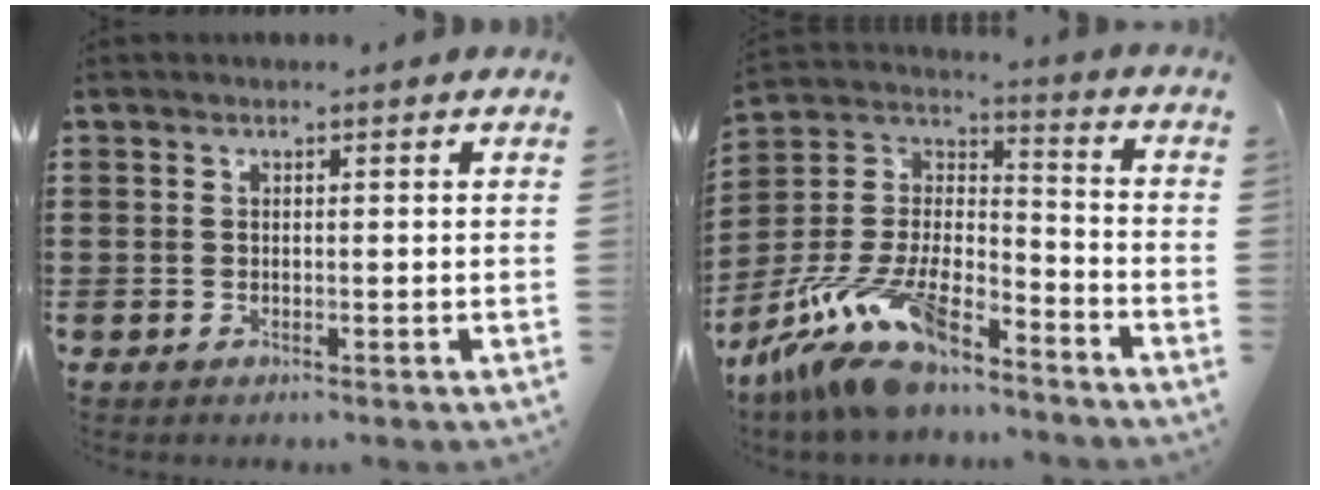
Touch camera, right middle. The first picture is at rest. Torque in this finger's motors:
{"motor_torque": [1.91, -0.23, 1.05, 0.21]}